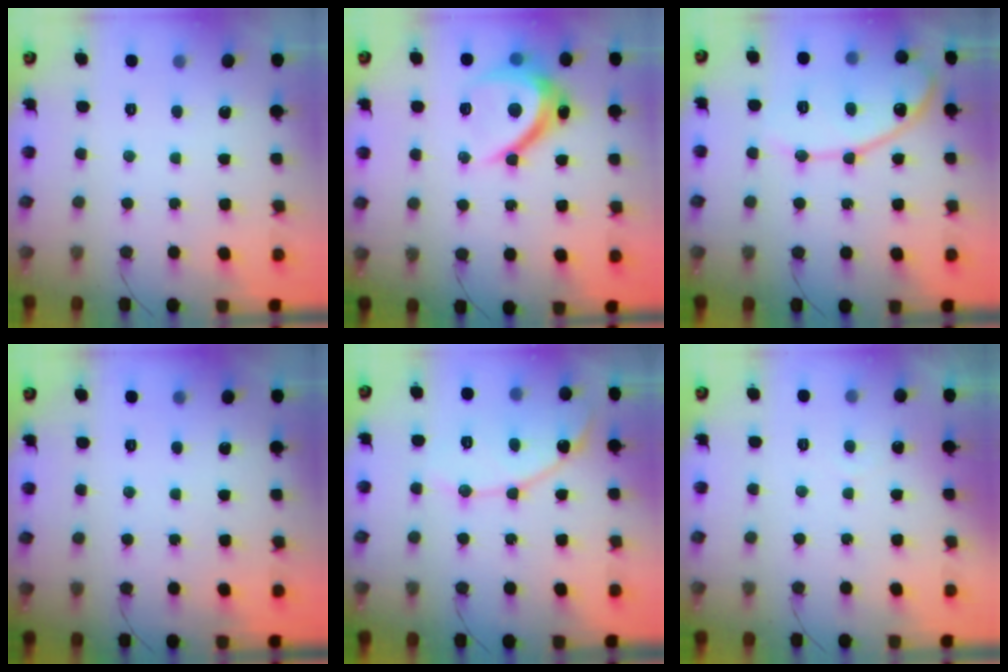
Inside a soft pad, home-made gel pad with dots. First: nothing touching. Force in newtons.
{"total": 11.5, "press": 11.4, "slide": 0.8}
{"total": 14.0, "press": 13.9, "slide": 1.2}
{"total": 0.0}
{"total": 11.6, "press": 11.6, "slide": 0.9}
{"total": 1.7, "press": 1.6, "slide": 0.0}